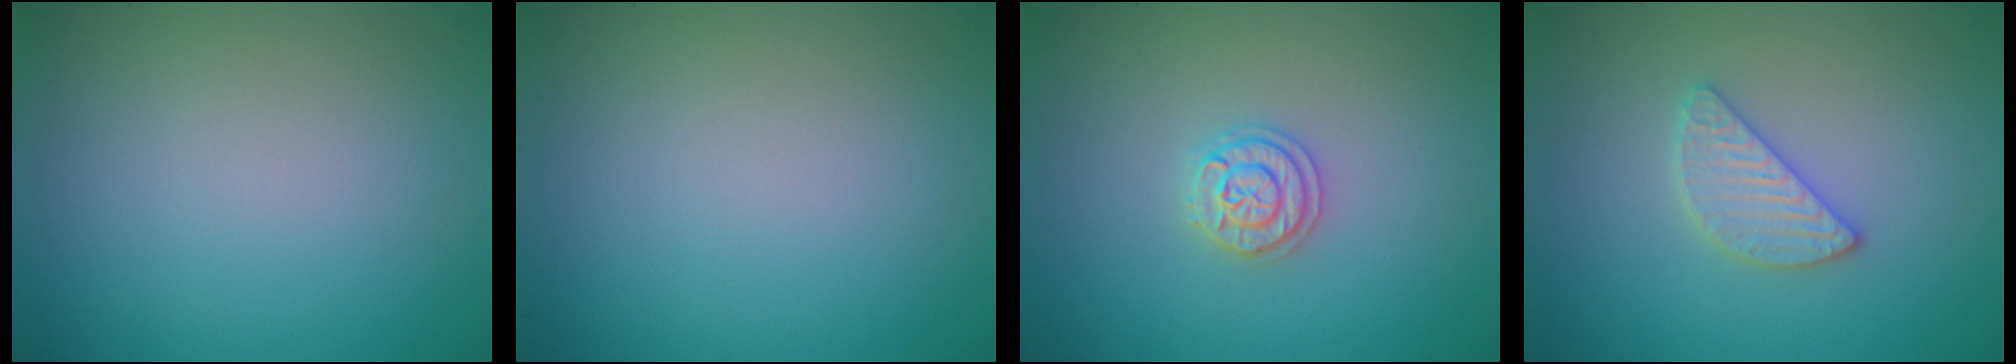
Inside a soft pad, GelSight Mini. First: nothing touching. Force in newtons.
{"total": 0.0}
{"total": 2.0, "press": 2.0, "slide": 0.3}
{"total": 2.6, "press": 2.6, "slide": 0.3}